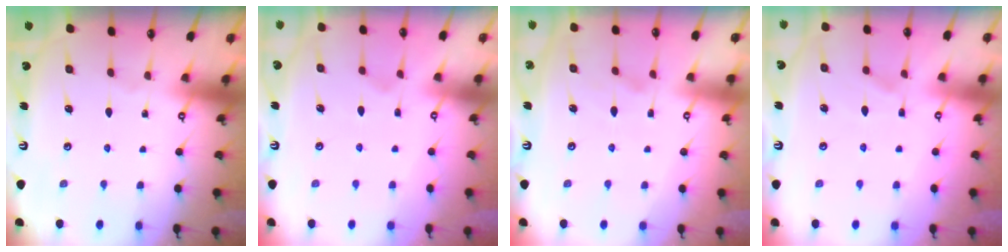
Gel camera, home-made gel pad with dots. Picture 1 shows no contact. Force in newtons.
{"total": 2.2, "press": 1.9, "slide": 1.1}
{"total": 2.4, "press": 2.1, "slide": 1.3}
{"total": 1.7, "press": 1.1, "slide": 1.2}